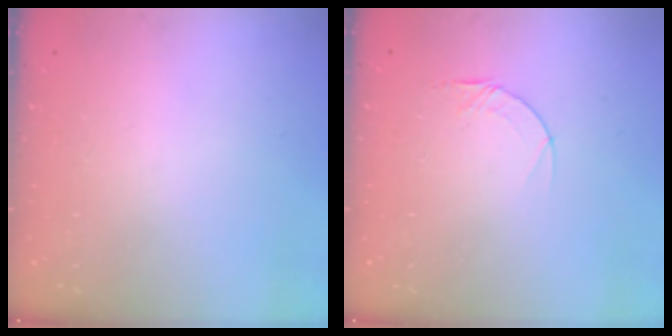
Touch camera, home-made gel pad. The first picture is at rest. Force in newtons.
{"total": 4.1, "press": 4.1, "slide": 0.4}